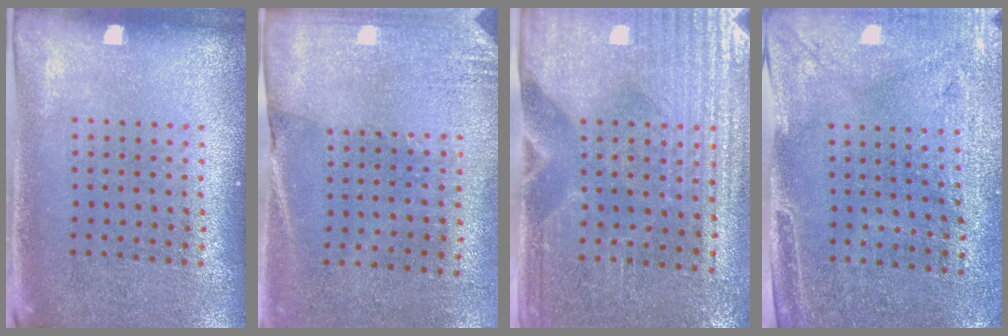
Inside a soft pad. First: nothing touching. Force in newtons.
{"total": 2.6, "press": 2.3, "slide": 1.2}
{"total": 3.4, "press": 3.1, "slide": 1.4}
{"total": 2.9, "press": 2.5, "slide": 1.6}